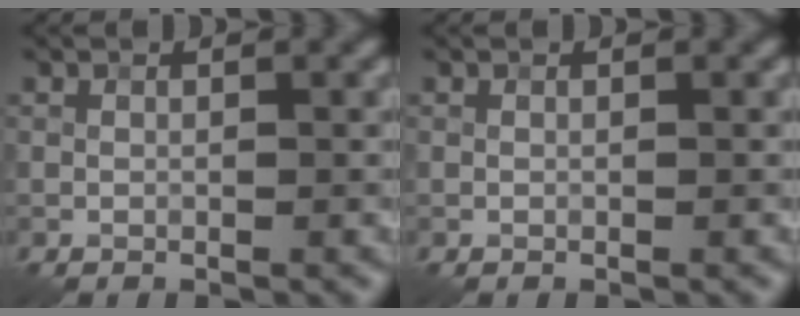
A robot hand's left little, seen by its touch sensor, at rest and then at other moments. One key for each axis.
{"total": 0.0}